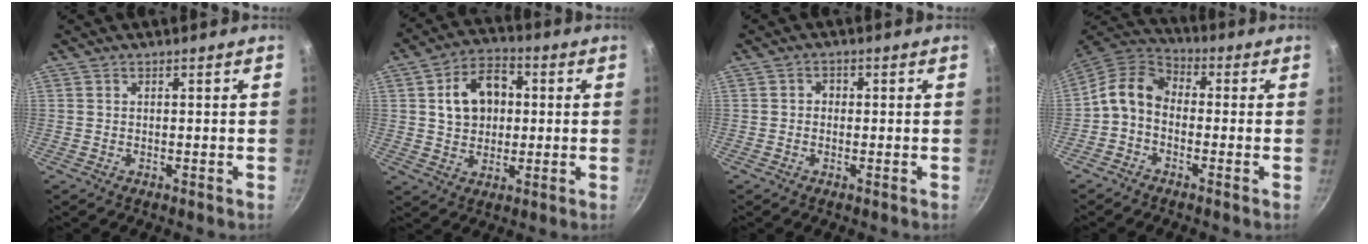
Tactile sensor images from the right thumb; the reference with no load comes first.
{"total": 11.4, "force": [1.8, 8.5, 7.3], "torque": [-0.091, 0.017, 0.025]}
{"total": 1.5, "force": [-0.1, 1.3, 0.7], "torque": [-0.008, 0.004, -0.006]}
{"total": 8.5, "force": [-1.4, 6.2, 5.6], "torque": [-0.102, 0.042, -0.048]}